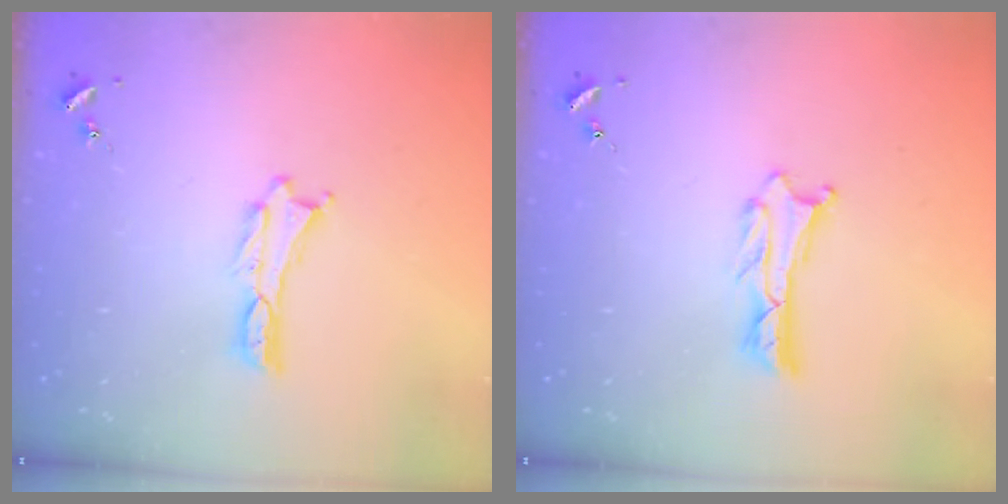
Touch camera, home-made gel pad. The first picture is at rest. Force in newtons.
{"total": 1.2, "press": 1.2, "slide": 0.0}